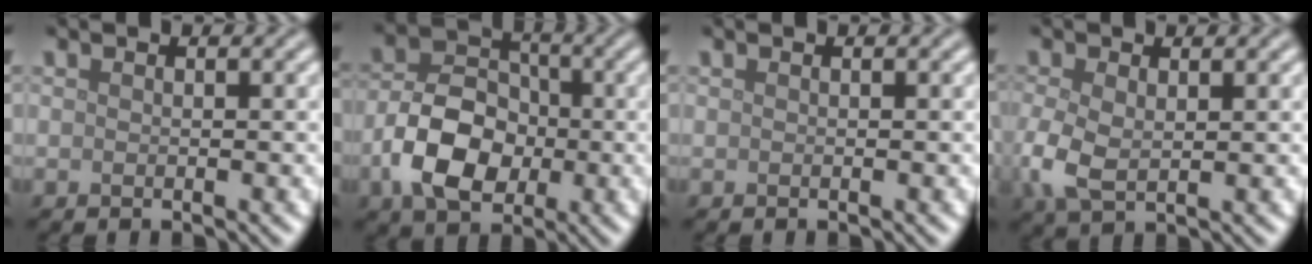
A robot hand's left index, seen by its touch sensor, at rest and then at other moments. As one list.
[{"total": 7.1, "force": [-2.0, 5.0, 4.7], "torque": [-0.087, 0.003, -0.041]}, {"total": 0.0}, {"total": 4.2, "force": [-0.4, 2.6, 3.3], "torque": [-0.091, -0.010, -0.008]}]